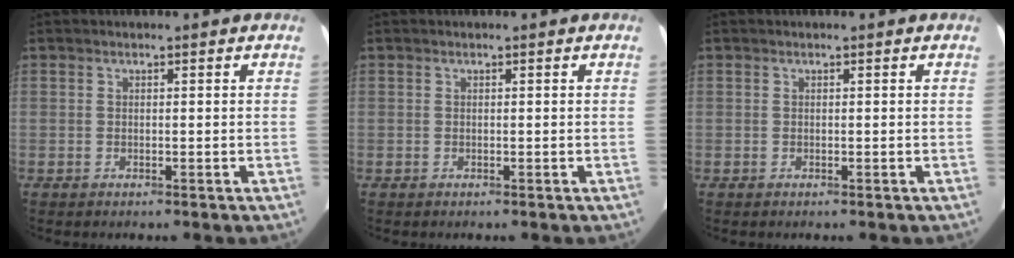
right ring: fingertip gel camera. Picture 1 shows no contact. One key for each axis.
{"total": 0.0}
{"total": 0.0}